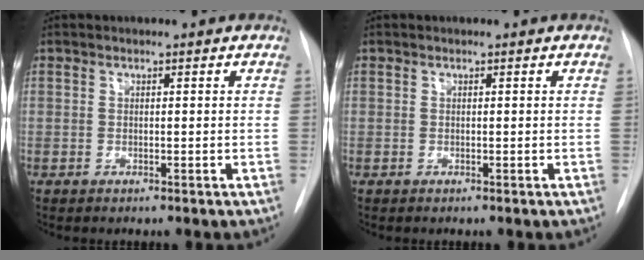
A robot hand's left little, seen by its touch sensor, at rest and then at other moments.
{"total": 0.0}